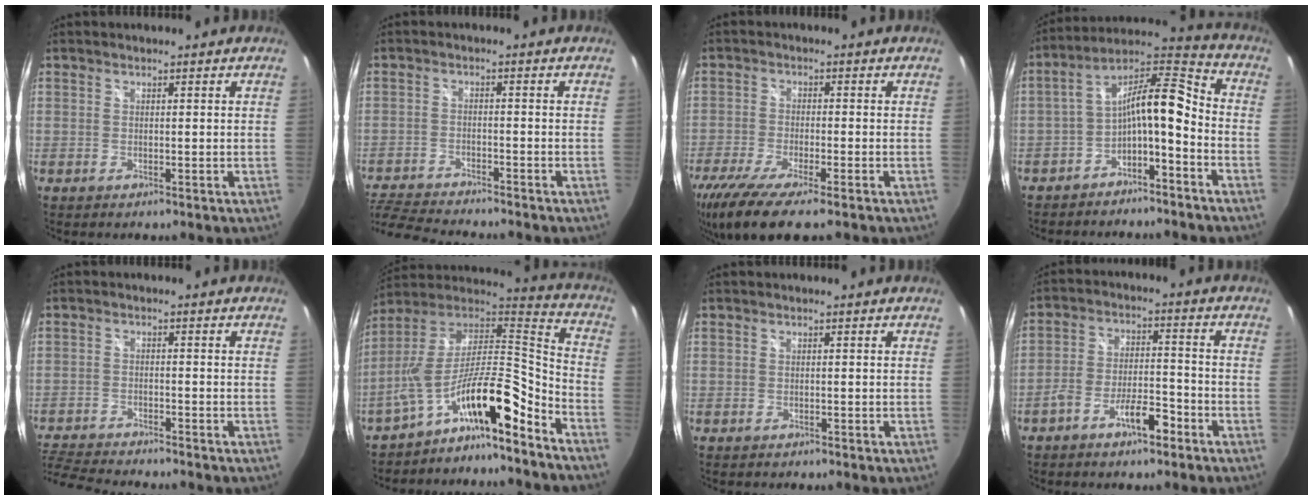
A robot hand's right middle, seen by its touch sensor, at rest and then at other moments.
{"total": 11.4, "force": [-10.4, 1.8, 4.3], "torque": [-0.117, -0.019, -0.181]}
{"total": 12.3, "force": [-8.9, 2.1, 8.1], "torque": [-0.180, -0.050, -0.159]}
{"total": 11.1, "force": [-4.4, 4.2, 9.3], "torque": [-0.178, 0.031, -0.076]}
{"total": 9.7, "force": [-9.1, 1.2, 3.3], "torque": [-0.097, -0.016, -0.162]}
{"total": 17.0, "force": [-10.8, 3.5, 12.6], "torque": [-0.210, -0.006, -0.204]}
{"total": 0.6, "force": [-0.6, 0.2, 0.1], "torque": [-0.003, 0.000, -0.009]}
{"total": 7.2, "force": [-4.7, 2.4, 4.9], "torque": [-0.099, 0.012, -0.076]}